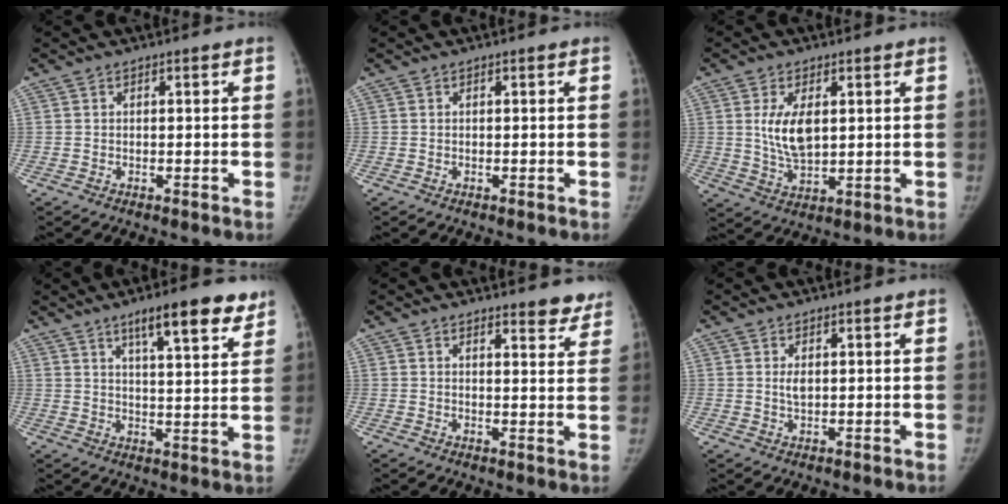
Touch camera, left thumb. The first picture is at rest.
{"total": 0.0}
{"total": 8.1, "force": [1.8, 4.1, 6.7], "torque": [-0.118, -0.017, 0.042]}
{"total": 12.2, "force": [8.0, 2.7, 8.7], "torque": [-0.103, -0.037, 0.117]}
{"total": 5.5, "force": [4.8, 1.5, 2.1], "torque": [-0.001, -0.031, 0.049]}
{"total": 2.2, "force": [0.7, 1.1, 1.8], "torque": [-0.030, -0.006, 0.014]}